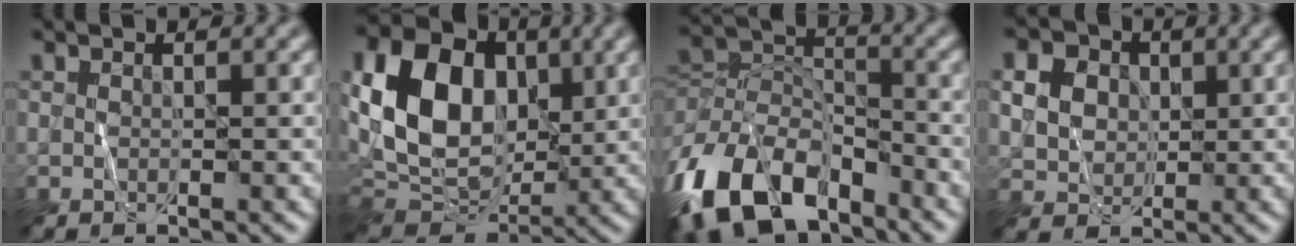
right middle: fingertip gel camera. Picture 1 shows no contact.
{"total": 12.6, "force": [2.0, 9.1, 8.4], "torque": [-0.171, 0.010, 0.028]}
{"total": 12.5, "force": [-7.7, 6.8, 7.0], "torque": [-0.143, 0.002, -0.156]}
{"total": 6.7, "force": [2.1, 5.4, 3.3], "torque": [-0.081, 0.026, 0.035]}